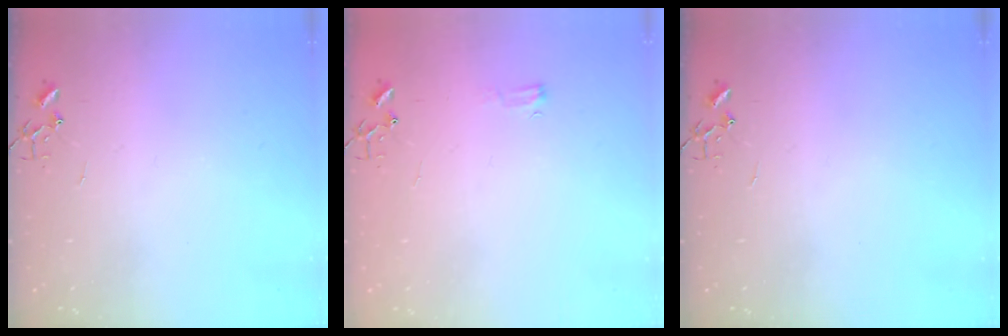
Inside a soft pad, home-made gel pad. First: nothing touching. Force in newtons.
{"total": 4.1, "press": 4.1, "slide": 0.6}
{"total": 0.0}